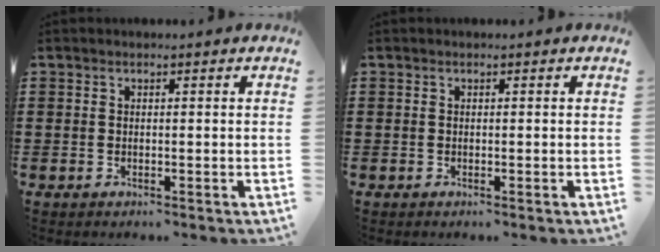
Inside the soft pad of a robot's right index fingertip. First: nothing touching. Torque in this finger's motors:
{"motor_torque": [0.52, 0.46, 0.04, 0.01]}